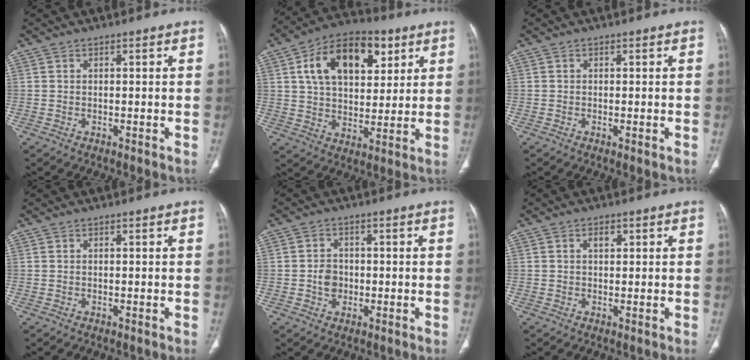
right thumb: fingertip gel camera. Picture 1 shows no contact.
{"total": 18.1, "force": [6.9, 11.1, 12.6], "torque": [-0.168, -0.004, 0.111]}
{"total": 0.7, "force": [-0.2, 0.2, 0.6], "torque": [-0.014, -0.003, -0.004]}
{"total": 0.0}
{"total": 3.7, "force": [-0.6, 3.2, 1.9], "torque": [-0.019, 0.008, -0.013]}
{"total": 1.8, "force": [0.6, 1.2, 1.2], "torque": [-0.013, 0.000, 0.008]}